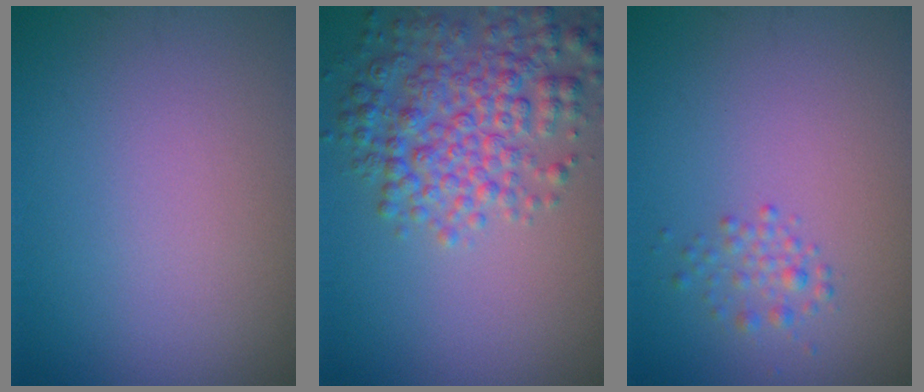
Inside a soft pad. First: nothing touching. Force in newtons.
{"total": 5.8, "press": 5.8, "slide": 0.2}
{"total": 1.4, "press": 1.4, "slide": 0.1}